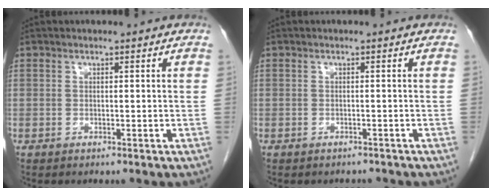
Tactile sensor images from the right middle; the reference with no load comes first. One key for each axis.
{"total": 1.7, "fx": -1.6, "fy": 0.7, "fz": 0.1, "tx": -0.007, "ty": -0.002, "tz": -0.022}